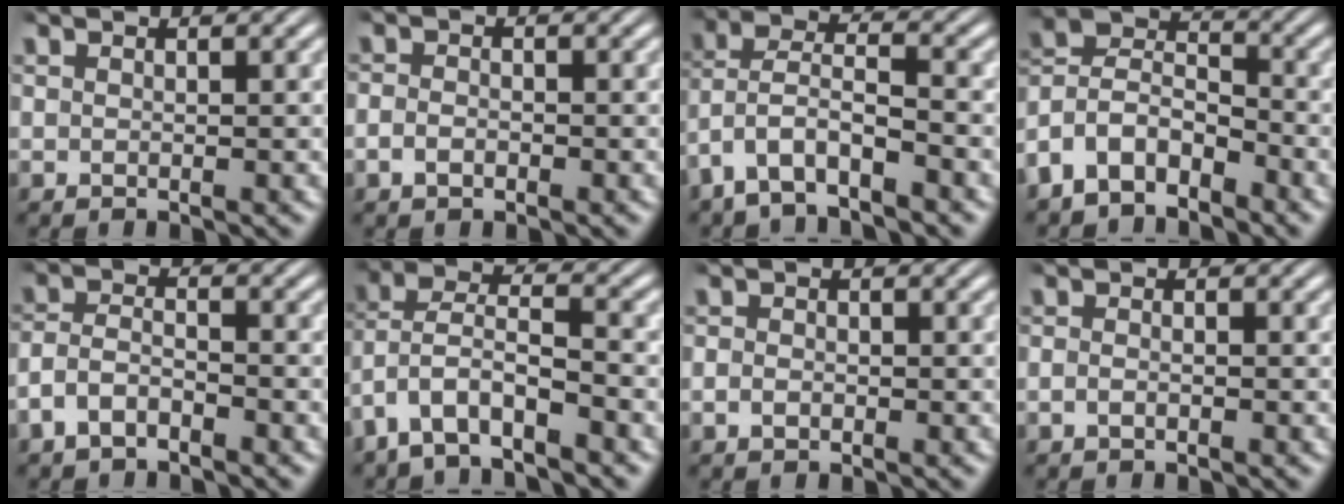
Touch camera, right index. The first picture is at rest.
{"total": 1.1, "force": [-0.7, 0.7, 0.5], "torque": [-0.015, -0.002, -0.012]}
{"total": 5.3, "force": [-1.3, 4.3, 2.8], "torque": [-0.099, -0.021, -0.018]}
{"total": 8.7, "force": [-1.3, 7.8, 3.6], "torque": [-0.110, -0.020, -0.035]}
{"total": 4.0, "force": [-2.0, 3.0, 1.8], "torque": [-0.051, -0.008, -0.035]}
{"total": 5.4, "force": [-1.1, 4.4, 2.9], "torque": [-0.094, -0.017, -0.016]}
{"total": 0.8, "force": [-0.4, 0.6, 0.4], "torque": [-0.011, -0.001, -0.007]}
{"total": 0.7, "force": [-0.5, 0.2, 0.3], "torque": [-0.013, 0.001, -0.010]}